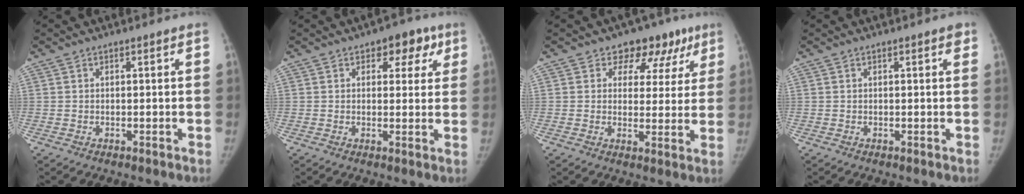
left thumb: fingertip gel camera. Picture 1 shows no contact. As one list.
[{"total": 6.4, "force": [3.1, 4.2, 3.7], "torque": [0.002, -0.004, 0.032]}, {"total": 10.0, "force": [6.0, 7.3, 3.3], "torque": [0.016, -0.013, 0.064]}, {"total": 1.0, "force": [0.5, 0.3, 0.8], "torque": [-0.009, 0.001, 0.004]}]